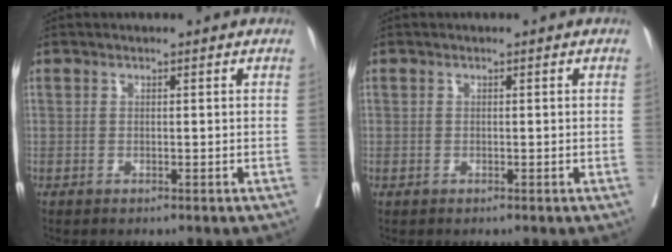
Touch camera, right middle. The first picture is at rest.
{"total": 0.0}